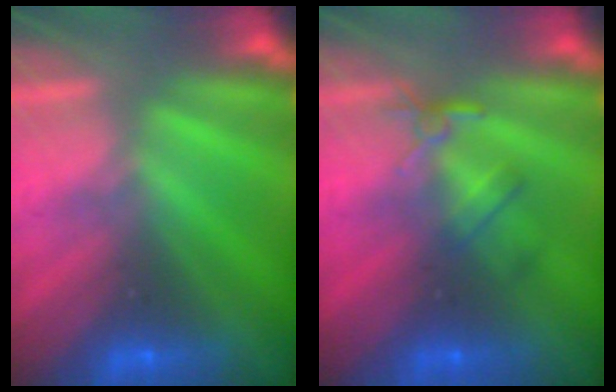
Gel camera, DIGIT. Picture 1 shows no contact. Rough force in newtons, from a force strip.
{"total": 2.4}